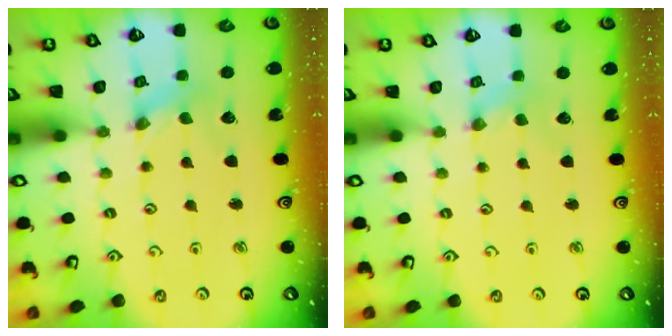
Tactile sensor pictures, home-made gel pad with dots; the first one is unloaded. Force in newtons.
{"total": 1.4, "press": 1.4, "slide": 0.3}